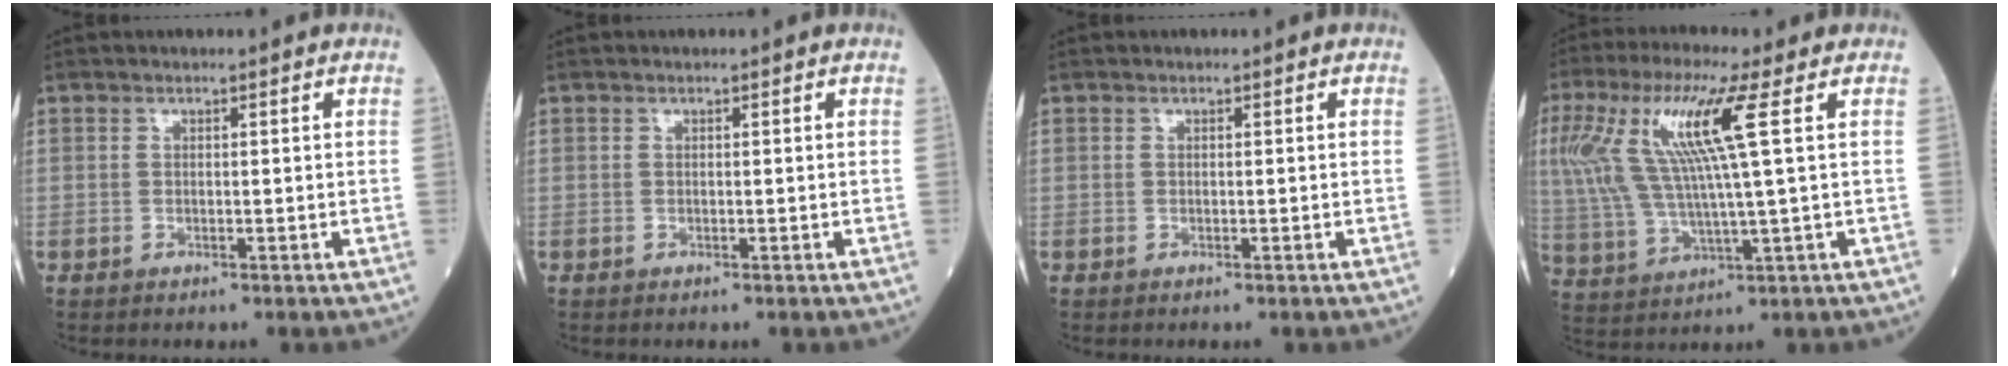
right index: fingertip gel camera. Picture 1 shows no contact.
{"total": 0.0}
{"total": 0.0}
{"total": 14.1, "force": [4.5, 0.4, 13.4], "torque": [-0.302, 0.016, 0.086]}